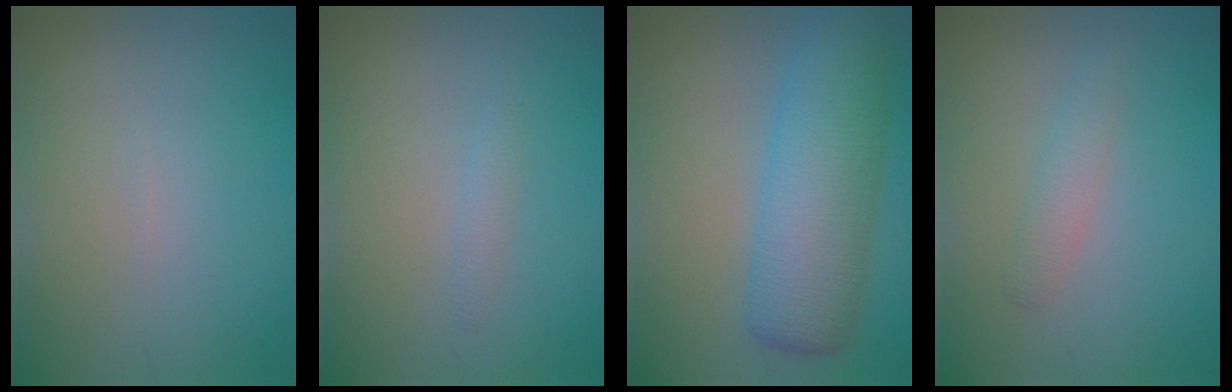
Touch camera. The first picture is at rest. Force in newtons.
{"total": 1.0, "press": 0.9, "slide": 0.1}
{"total": 8.2, "press": 8.2, "slide": 0.1}
{"total": 1.1, "press": 1.1, "slide": 0.1}